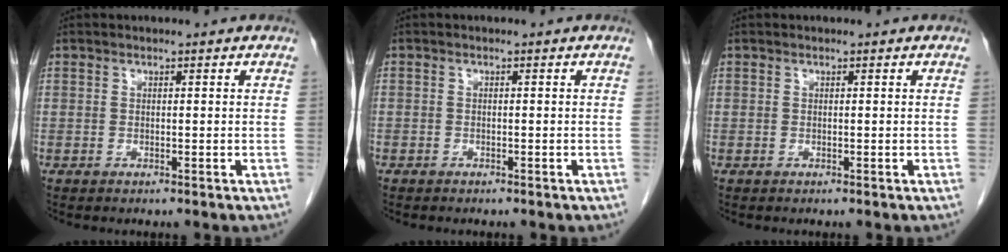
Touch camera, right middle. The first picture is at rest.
{"total": 0.6, "force": [-0.5, 0.4, 0.0], "torque": [-0.007, 0.002, -0.008]}
{"total": 0.0}